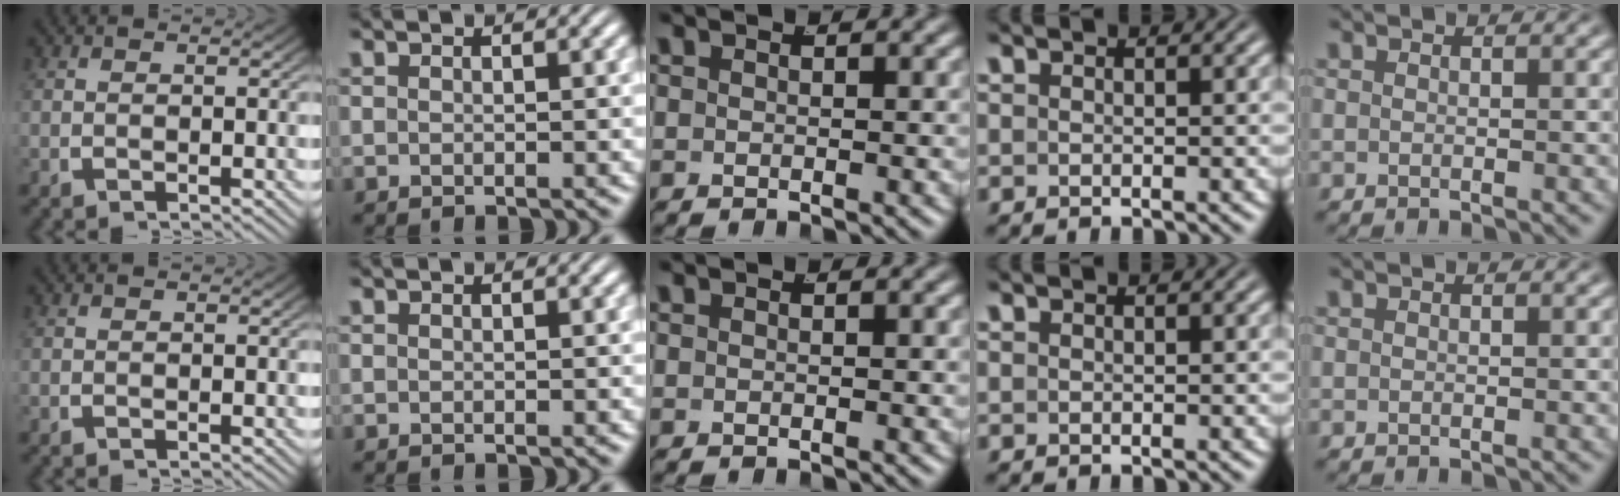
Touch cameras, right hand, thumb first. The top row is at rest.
{}